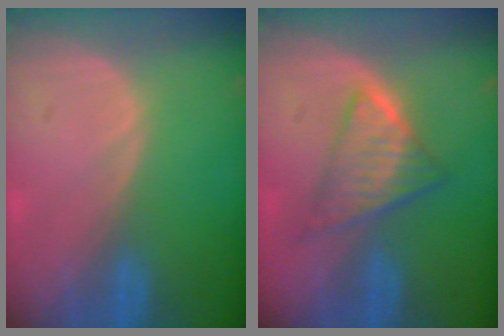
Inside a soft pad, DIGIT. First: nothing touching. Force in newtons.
{"total": 6.1, "press": 5.7, "slide": 2.0}